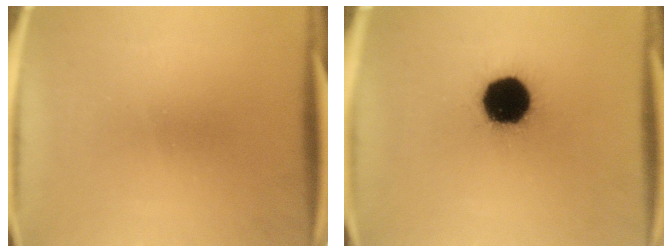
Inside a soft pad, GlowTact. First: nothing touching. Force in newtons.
{"total": 19.2}